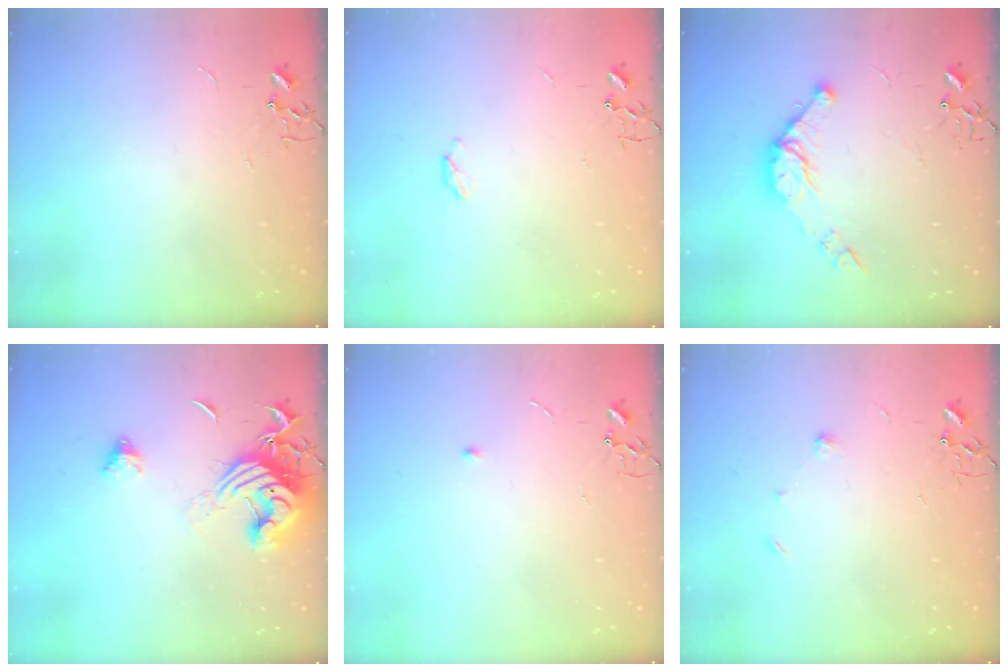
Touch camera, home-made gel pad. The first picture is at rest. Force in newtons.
{"total": 2.8, "press": 2.8, "slide": 0.5}
{"total": 11.1, "press": 11.0, "slide": 1.0}
{"total": 15.6, "press": 15.5, "slide": 1.7}
{"total": 3.8, "press": 3.7, "slide": 0.7}
{"total": 5.3, "press": 5.2, "slide": 1.3}